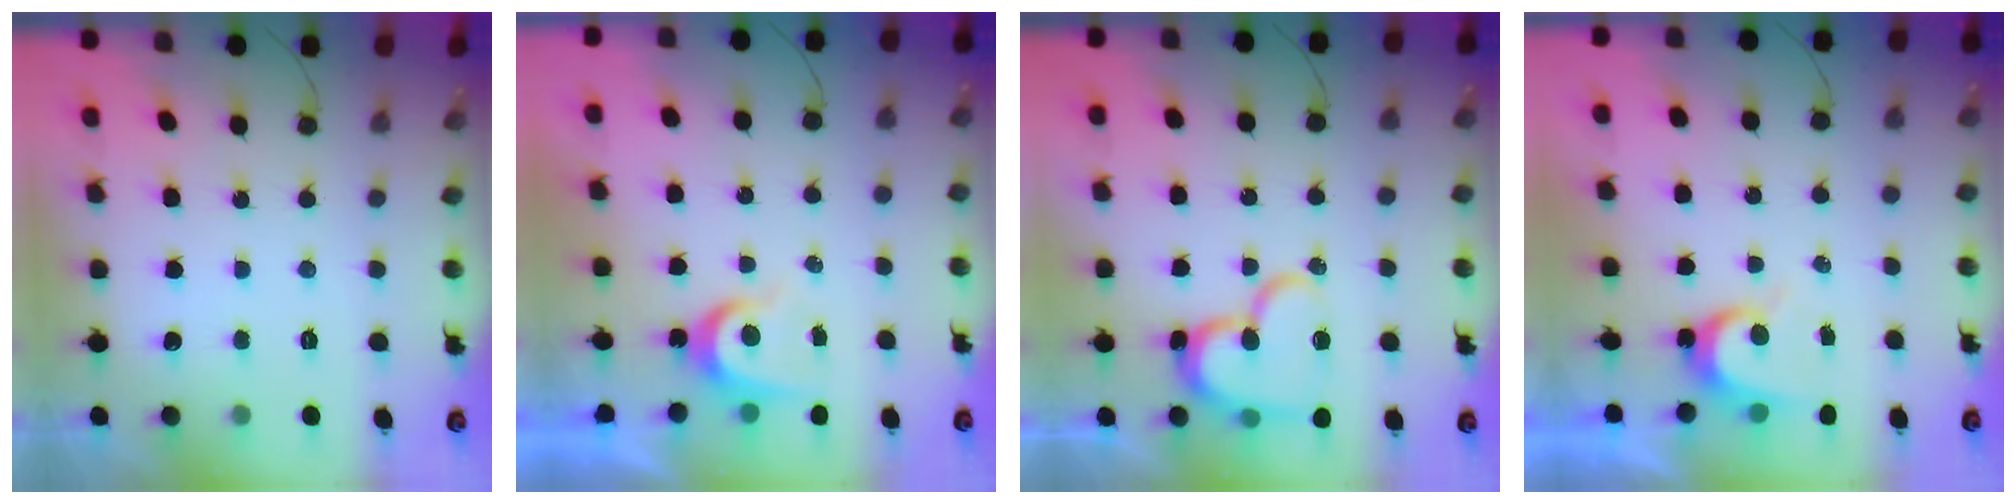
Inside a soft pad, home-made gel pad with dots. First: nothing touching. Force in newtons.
{"total": 5.8, "press": 5.8, "slide": 0.3}
{"total": 16.5, "press": 16.4, "slide": 1.5}
{"total": 5.5, "press": 5.5, "slide": 0.3}